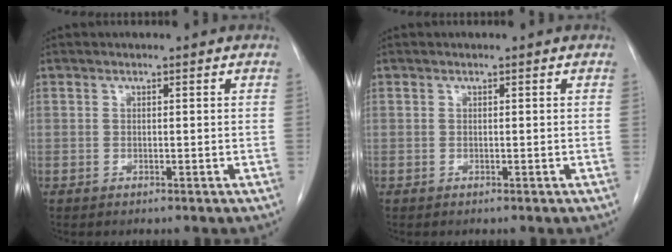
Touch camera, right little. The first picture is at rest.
{"total": 0.0}